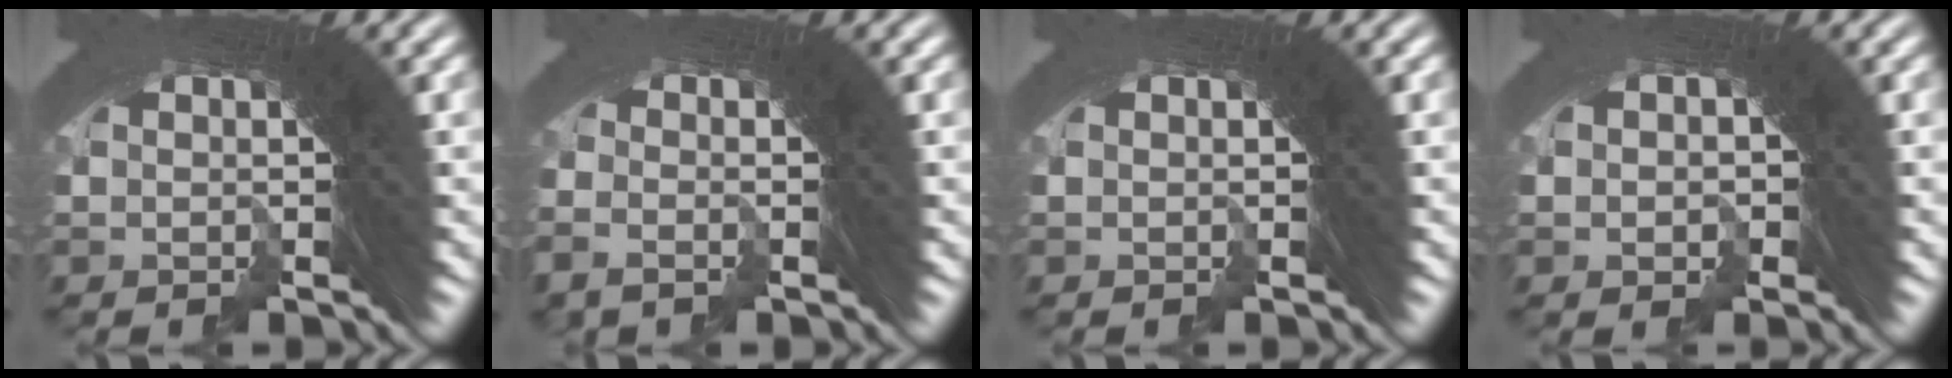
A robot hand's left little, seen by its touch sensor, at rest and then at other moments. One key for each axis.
{"total": 1.8, "fx": -1.6, "fy": 0.7, "fz": 0.2, "tx": -0.014, "ty": -0.011, "tz": -0.027}
{"total": 0.0}
{"total": 2.3, "fx": -1.3, "fy": 1.9, "fz": 0.1, "tx": -0.005, "ty": -0.011, "tz": -0.015}